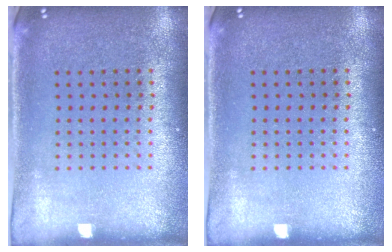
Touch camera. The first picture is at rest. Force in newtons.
{"total": 0.0}